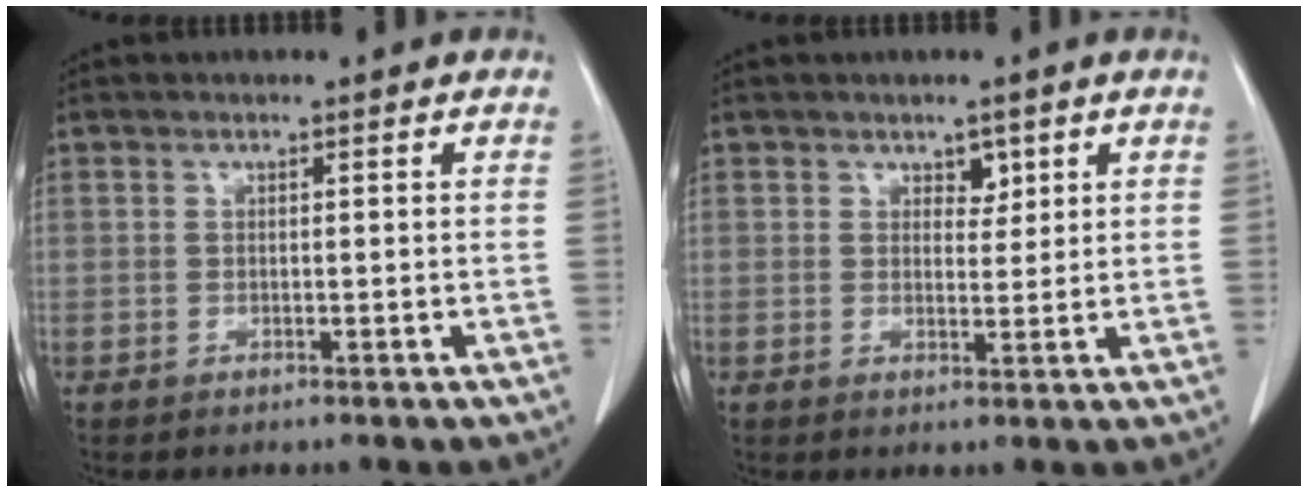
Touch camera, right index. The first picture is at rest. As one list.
[{"total": 2.2, "force": [1.3, 1.3, 1.1], "torque": [-0.012, -0.002, 0.019]}]